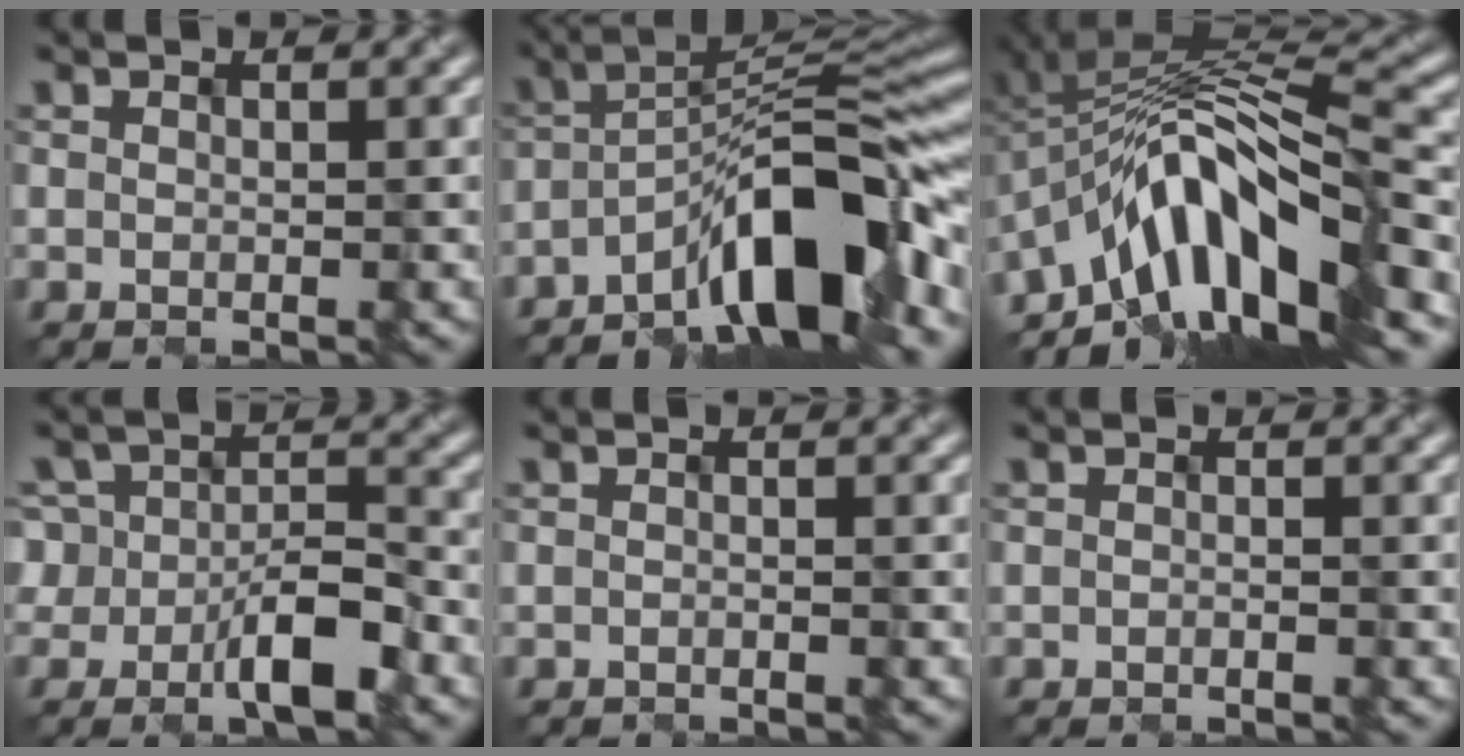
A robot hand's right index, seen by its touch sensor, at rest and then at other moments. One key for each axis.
{"total": 10.1, "fx": -6.1, "fy": 2.6, "fz": 7.7, "tx": -0.110, "ty": 0.018, "tz": -0.115}
{"total": 11.2, "fx": -6.4, "fy": 3.2, "fz": 8.6, "tx": -0.124, "ty": 0.019, "tz": -0.113}
{"total": 5.7, "fx": -2.9, "fy": 3.3, "fz": 3.7, "tx": -0.052, "ty": 0.004, "tz": -0.052}
{"total": 0.5, "fx": -0.5, "fy": -0.1, "fz": 0.0, "tx": -0.001, "ty": 0.004, "tz": -0.011}
{"total": 0.6, "fx": -0.6, "fy": 0.0, "fz": 0.2, "tx": -0.005, "ty": 0.002, "tz": -0.013}